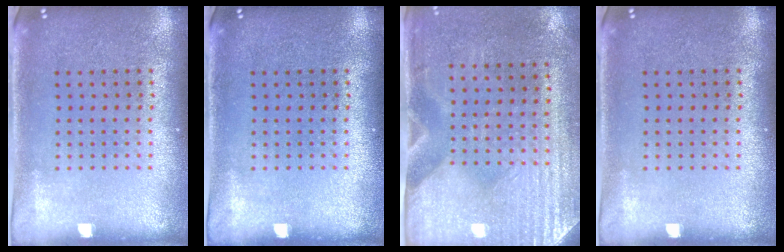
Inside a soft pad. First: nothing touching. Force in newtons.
{"total": 0.0}
{"total": 3.0, "press": 2.6, "slide": 1.5}
{"total": 0.0}